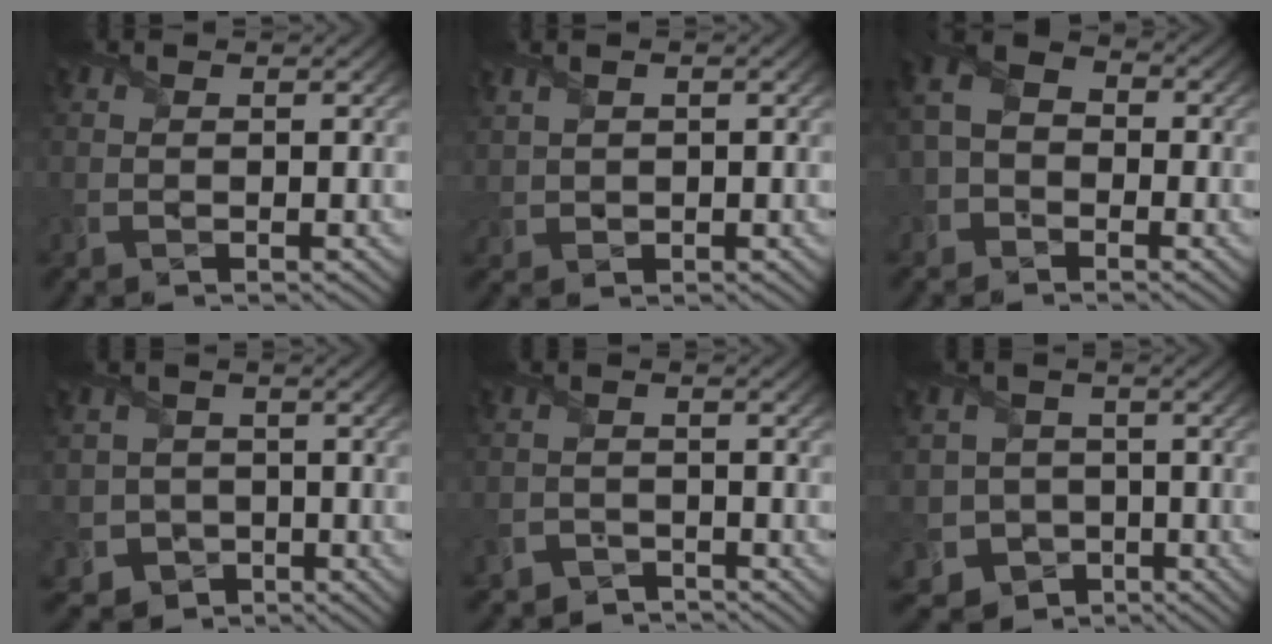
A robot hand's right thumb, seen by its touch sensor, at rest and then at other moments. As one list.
[{"total": 1.9, "force": [0.7, 1.4, 0.9], "torque": [-0.033, 0.001, 0.017]}, {"total": 6.2, "force": [-2.0, 5.1, 3.0], "torque": [-0.072, 0.006, -0.055]}, {"total": 5.3, "force": [-1.8, 5.0, 0.6], "torque": [-0.025, -0.014, -0.059]}, {"total": 3.0, "force": [-2.8, 1.1, 0.1], "torque": [0.009, 0.001, -0.058]}, {"total": 8.0, "force": [-2.9, 7.4, 1.5], "torque": [-0.053, -0.011, -0.077]}]